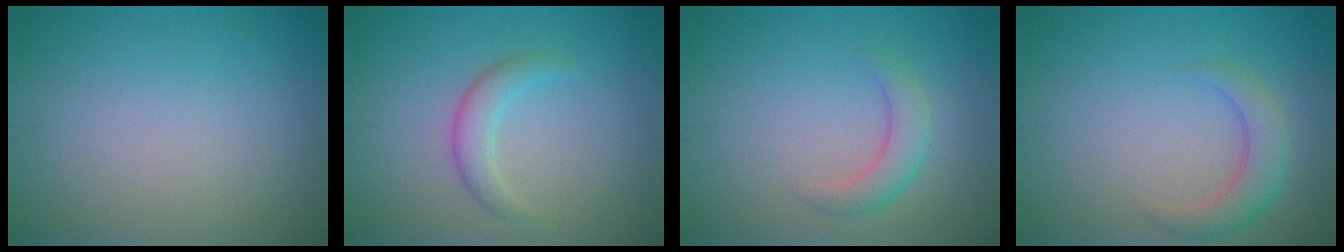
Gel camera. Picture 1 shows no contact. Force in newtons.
{"total": 2.2, "press": 2.2, "slide": 0.2}
{"total": 2.4, "press": 2.4, "slide": 0.2}
{"total": 2.9, "press": 2.9, "slide": 0.2}